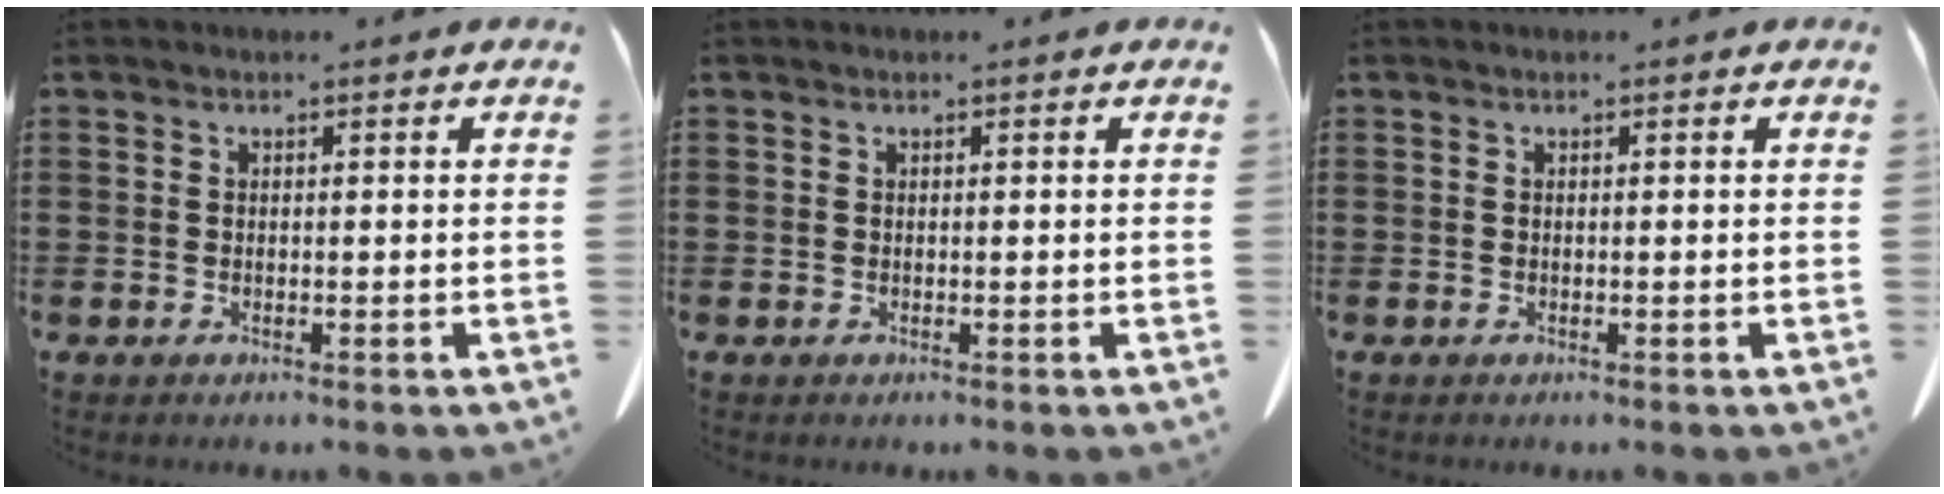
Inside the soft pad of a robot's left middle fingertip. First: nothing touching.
{"total": 0.0}
{"total": 0.0}